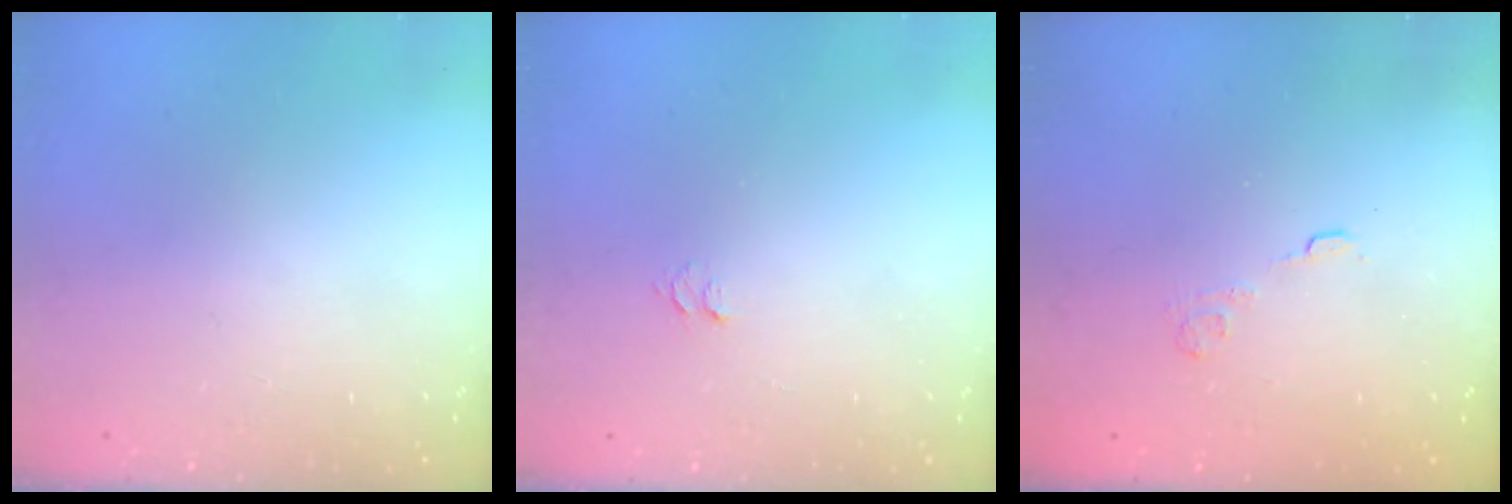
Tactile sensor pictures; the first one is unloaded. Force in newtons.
{"total": 3.6, "press": 3.6, "slide": 0.4}
{"total": 2.7, "press": 2.3, "slide": 1.4}